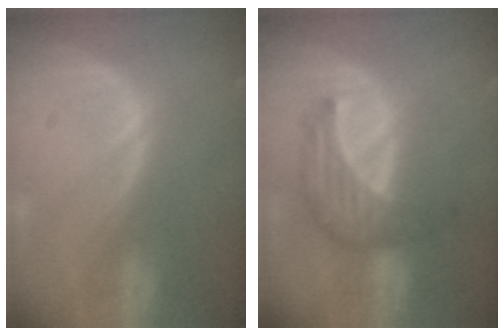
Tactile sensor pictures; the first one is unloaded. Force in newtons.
{"total": 6.9, "press": 6.7, "slide": 1.5}